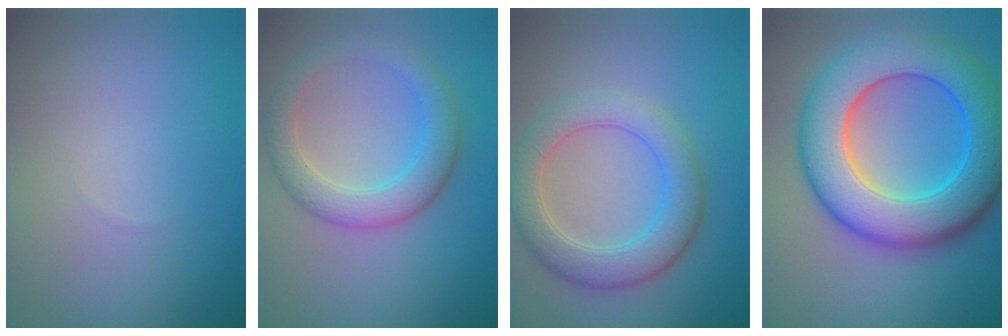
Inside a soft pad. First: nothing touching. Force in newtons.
{"total": 4.4, "press": 4.3, "slide": 0.2}
{"total": 5.3, "press": 5.3, "slide": 0.5}
{"total": 11.8, "press": 11.8, "slide": 0.2}